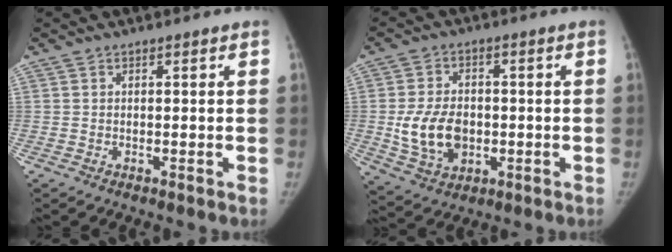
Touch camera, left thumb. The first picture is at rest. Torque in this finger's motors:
{"motor_torque": [-0.11, 0.23, 0.06, -0.06, 0.06]}